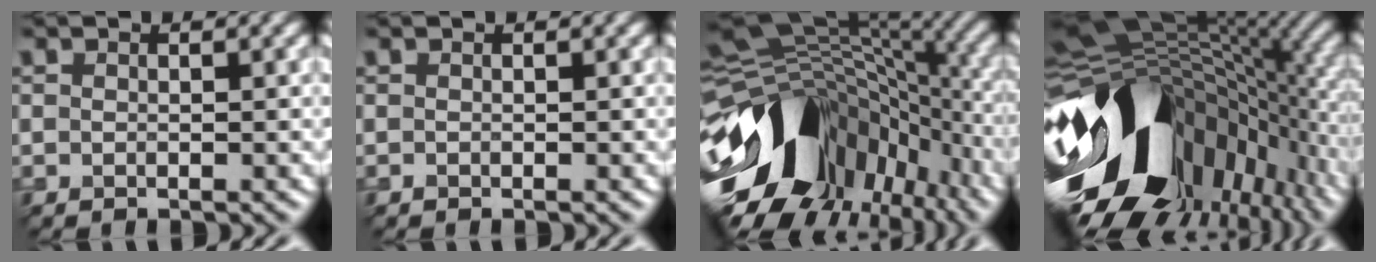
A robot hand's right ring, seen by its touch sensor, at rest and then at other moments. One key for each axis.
{"total": 0.0}
{"total": 14.0, "fx": -4.6, "fy": 9.3, "fz": 9.4, "tx": -0.183, "ty": 0.000, "tz": -0.078}
{"total": 18.0, "fx": -4.5, "fy": 10.9, "fz": 13.5, "tx": -0.244, "ty": -0.020, "tz": -0.074}